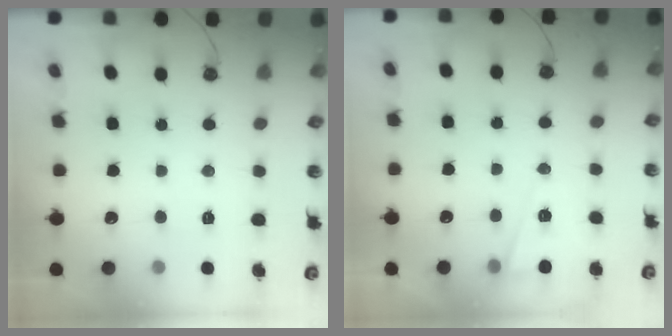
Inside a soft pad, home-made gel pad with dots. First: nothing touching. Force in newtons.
{"total": 6.0, "press": 4.2, "slide": 4.4}